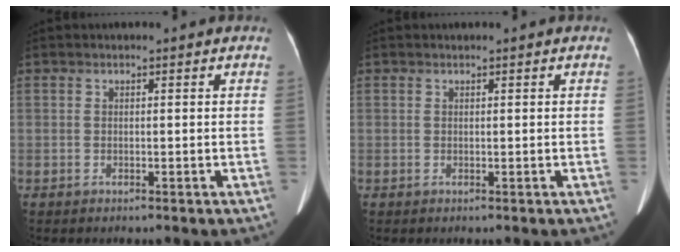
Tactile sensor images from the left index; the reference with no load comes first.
{"total": 0.0}